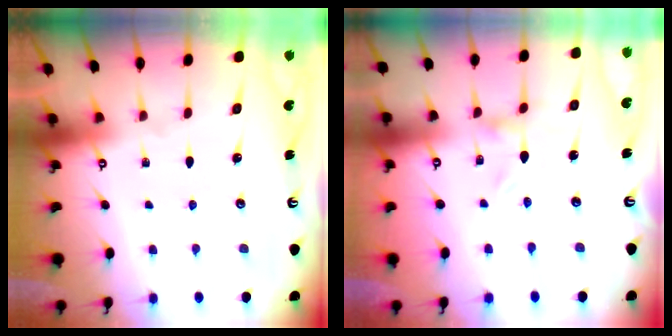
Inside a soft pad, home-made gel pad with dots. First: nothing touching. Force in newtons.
{"total": 0.0}